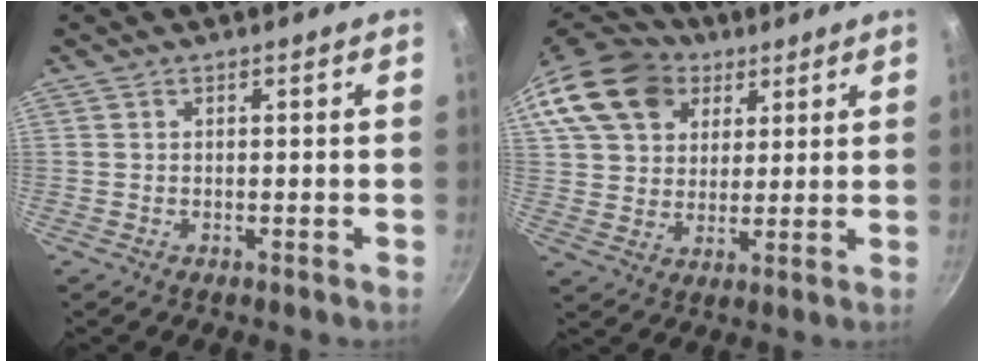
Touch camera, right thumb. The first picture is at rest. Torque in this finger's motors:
{"motor_torque": [0.09, 0.35, 0.13, -0.04, 0.16]}